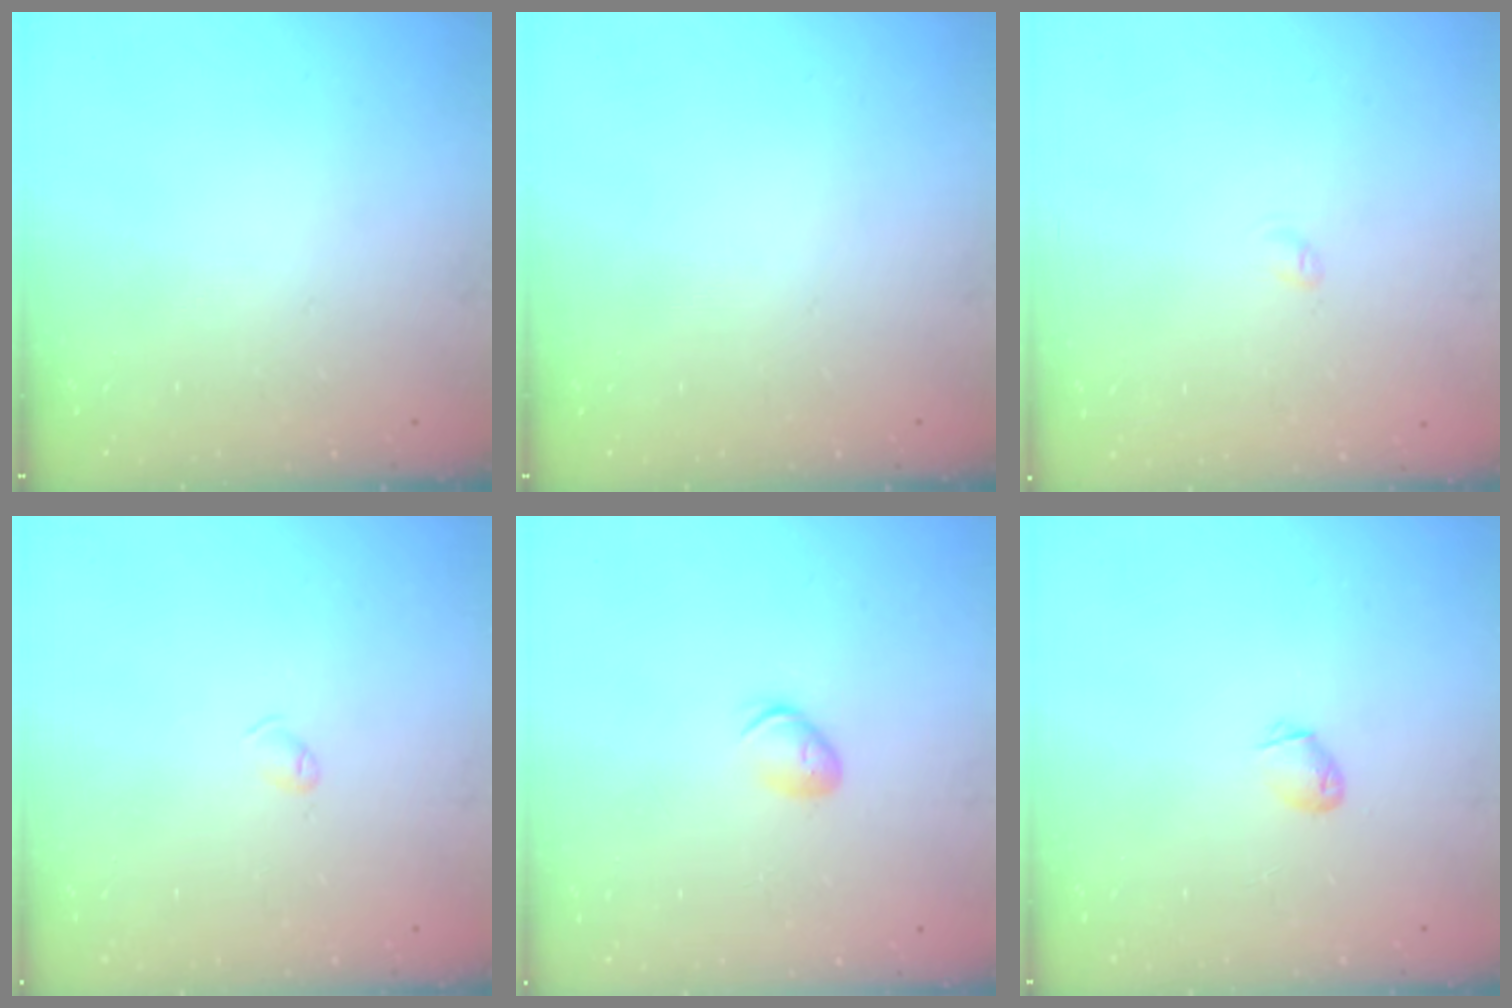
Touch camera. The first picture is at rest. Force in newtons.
{"total": 0.0}
{"total": 2.3, "press": 2.3, "slide": 0.3}
{"total": 3.1, "press": 3.0, "slide": 0.4}
{"total": 5.7, "press": 5.6, "slide": 0.9}
{"total": 2.4, "press": 2.4, "slide": 0.4}